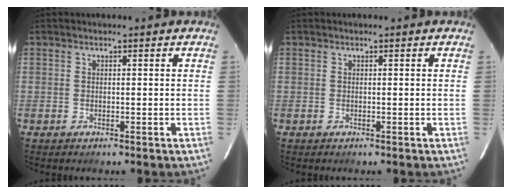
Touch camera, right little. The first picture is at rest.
{"total": 0.0}